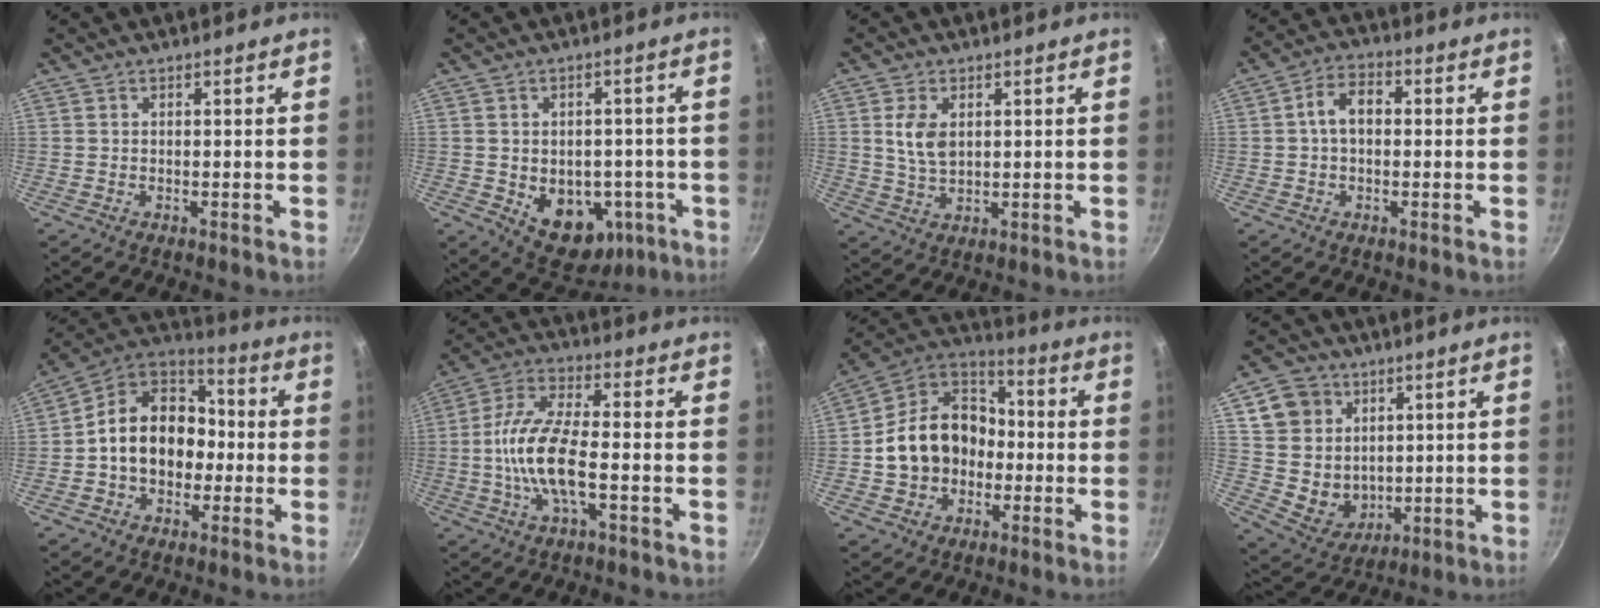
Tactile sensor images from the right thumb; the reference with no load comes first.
{"total": 13.3, "force": [-3.3, 9.7, 8.4], "torque": [-0.076, 0.005, -0.023]}
{"total": 5.9, "force": [1.4, 3.6, 4.4], "torque": [-0.082, -0.009, 0.030]}
{"total": 6.0, "force": [0.3, 3.9, 4.5], "torque": [-0.065, 0.018, -0.004]}
{"total": 16.0, "force": [-1.4, 12.4, 10.1], "torque": [-0.124, 0.047, -0.041]}
{"total": 12.8, "force": [-2.7, 4.7, 11.6], "torque": [-0.229, 0.028, -0.065]}
{"total": 17.0, "force": [-2.2, 13.7, 9.8], "torque": [-0.143, 0.053, -0.047]}
{"total": 13.1, "force": [4.2, 11.4, 4.9], "torque": [-0.056, -0.013, 0.094]}